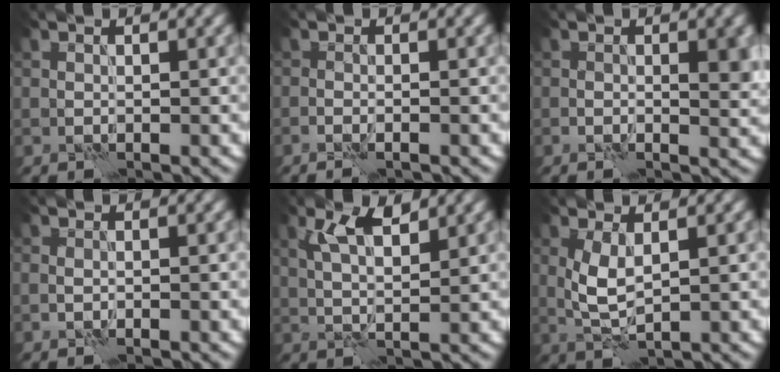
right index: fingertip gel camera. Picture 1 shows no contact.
{"total": 1.5, "force": [-1.1, 0.2, 1.0], "torque": [-0.021, 0.006, -0.019]}
{"total": 2.8, "force": [-0.1, 1.2, 2.5], "torque": [-0.032, -0.003, -0.002]}
{"total": 0.6, "force": [-0.1, 0.3, 0.5], "torque": [-0.011, 0.000, -0.003]}
{"total": 3.9, "force": [1.9, 1.2, 3.2], "torque": [-0.066, 0.002, 0.036]}
{"total": 3.1, "force": [0.6, 1.2, 2.8], "torque": [-0.065, -0.001, 0.015]}